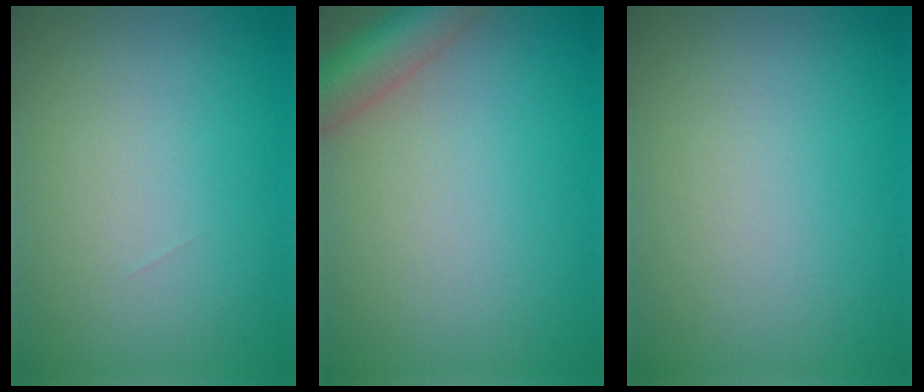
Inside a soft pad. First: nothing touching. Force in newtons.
{"total": 4.9, "press": 4.9, "slide": 0.3}
{"total": 0.0}